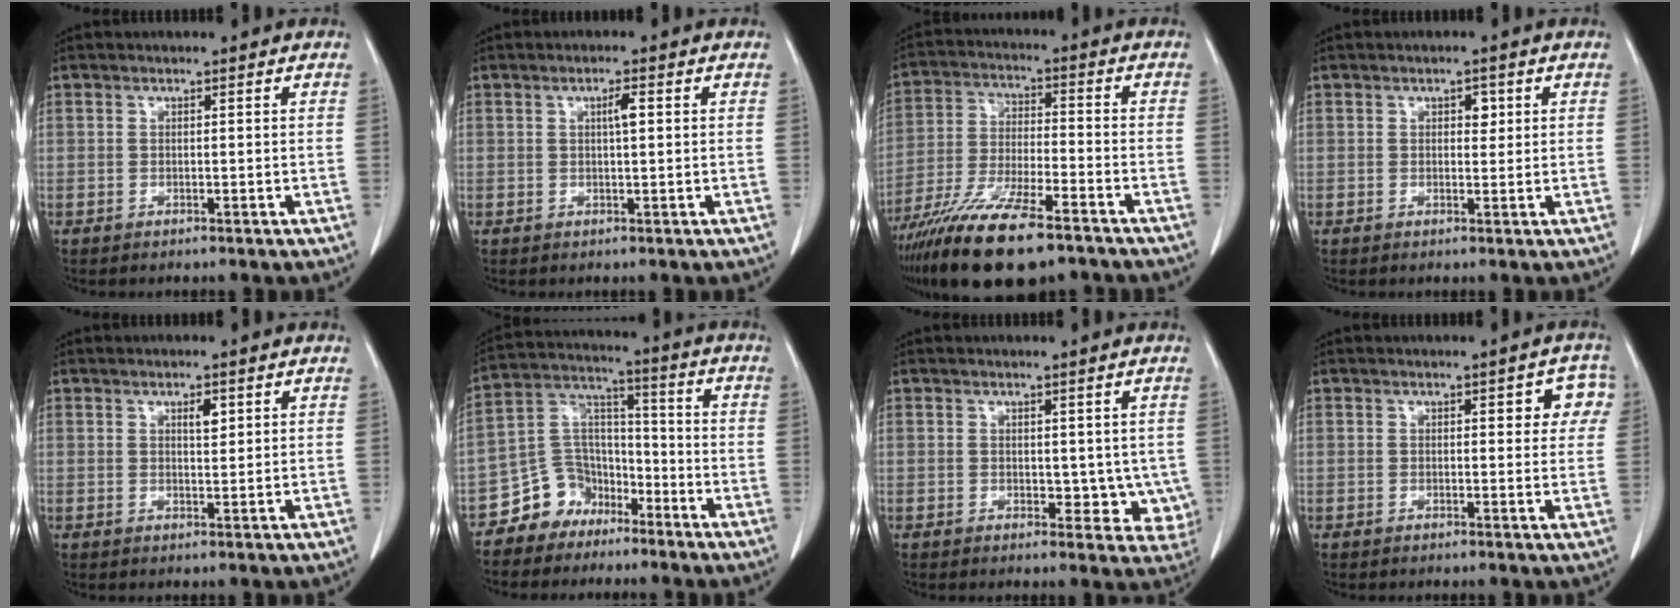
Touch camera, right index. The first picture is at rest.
{"total": 2.0, "force": [0.5, 0.2, 1.9], "torque": [-0.033, 0.003, 0.008]}
{"total": 17.3, "force": [-12.6, 3.2, 11.4], "torque": [-0.218, -0.039, -0.220]}
{"total": 1.8, "force": [0.6, 1.1, 1.3], "torque": [-0.015, 0.001, 0.008]}
{"total": 2.0, "force": [1.0, 0.7, 1.7], "torque": [-0.028, -0.003, 0.017]}
{"total": 8.8, "force": [-6.1, 6.3, 1.1], "torque": [-0.019, 0.047, -0.110]}
{"total": 5.1, "force": [0.4, 3.5, 3.6], "torque": [-0.019, -0.007, 0.013]}
{"total": 4.8, "force": [1.6, 2.0, 4.0], "torque": [-0.029, 0.013, 0.013]}